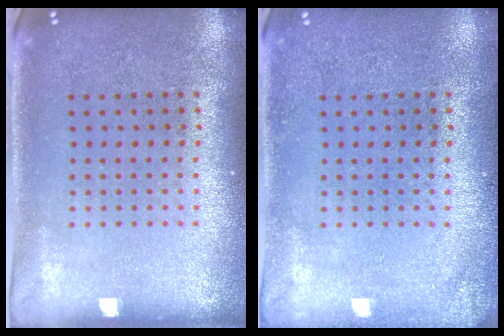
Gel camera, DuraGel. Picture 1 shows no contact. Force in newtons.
{"total": 1.1, "press": 1.1, "slide": 0.1}